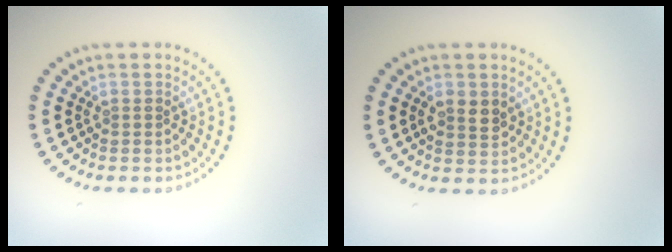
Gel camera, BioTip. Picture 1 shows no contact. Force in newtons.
{"total": 2.1, "press": 2.1, "slide": 0.3}